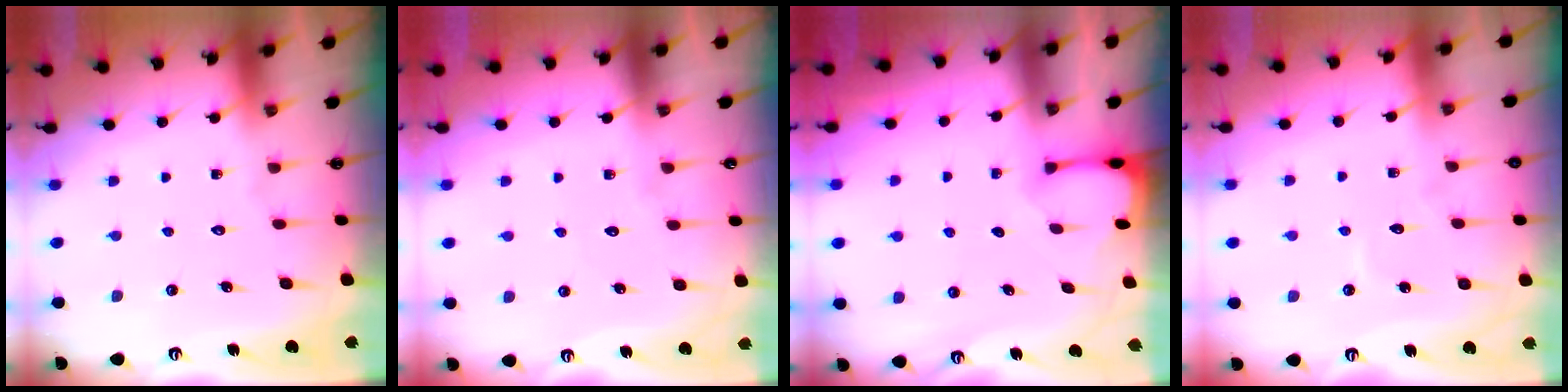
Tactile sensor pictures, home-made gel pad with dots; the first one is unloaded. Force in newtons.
{"total": 4.0, "press": 4.0, "slide": 0.4}
{"total": 1.2, "press": 1.2, "slide": 0.3}
{"total": 4.1, "press": 4.0, "slide": 0.4}